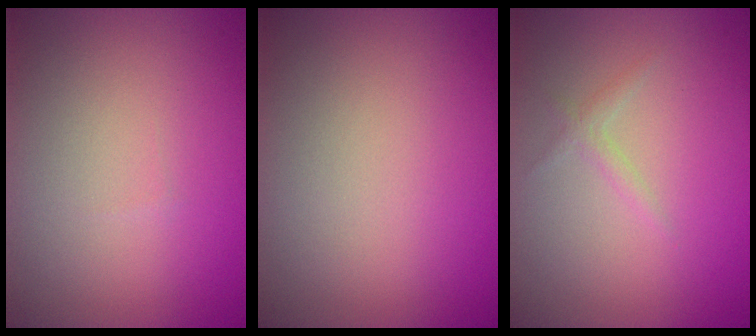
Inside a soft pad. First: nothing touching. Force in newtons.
{"total": 0.0}
{"total": 0.9, "press": 0.9, "slide": 0.1}